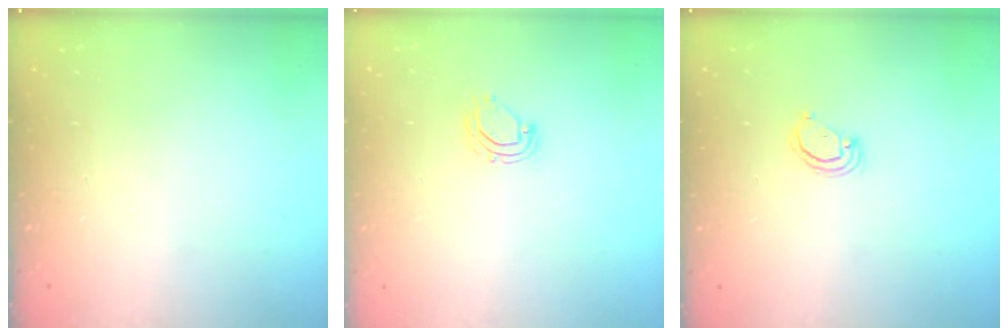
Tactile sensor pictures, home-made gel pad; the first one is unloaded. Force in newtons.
{"total": 6.5, "press": 6.5, "slide": 1.1}
{"total": 2.9, "press": 2.8, "slide": 0.2}